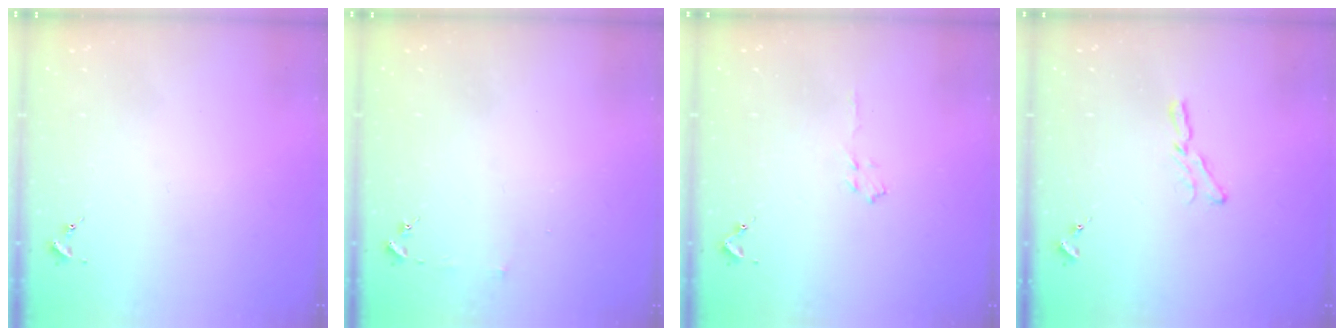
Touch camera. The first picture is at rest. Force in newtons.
{"total": 3.0, "press": 3.0, "slide": 0.3}
{"total": 3.5, "press": 3.4, "slide": 0.5}
{"total": 5.6, "press": 5.6, "slide": 0.5}